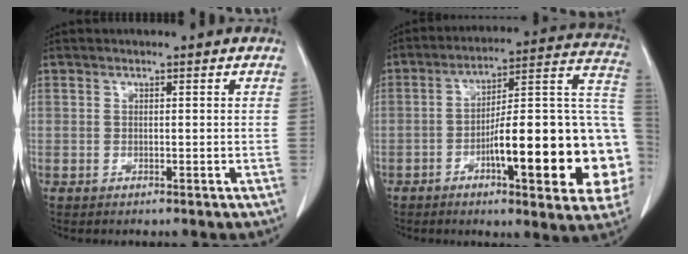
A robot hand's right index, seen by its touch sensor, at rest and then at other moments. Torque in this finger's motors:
{"motor_torque": [1.45, -0.69, 1.05, 0.21]}